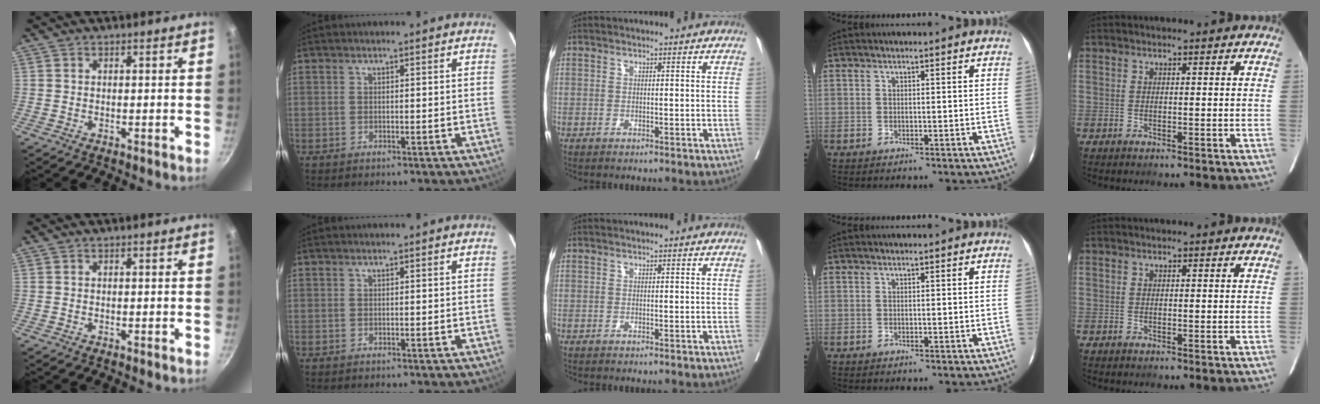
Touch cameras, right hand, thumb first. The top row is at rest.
{}